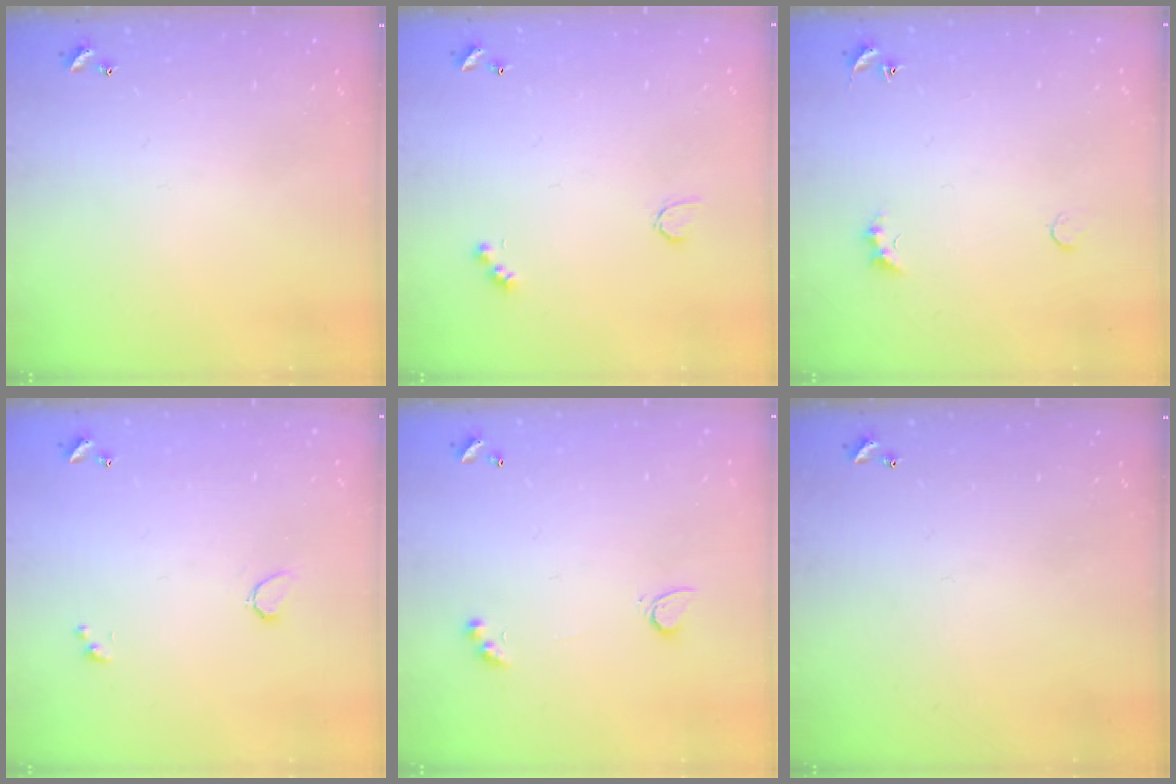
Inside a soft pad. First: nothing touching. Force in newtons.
{"total": 4.4, "press": 4.3, "slide": 0.9}
{"total": 1.9, "press": 1.9, "slide": 0.5}
{"total": 0.8, "press": 0.7, "slide": 0.4}
{"total": 2.9, "press": 2.6, "slide": 1.3}
{"total": 0.0}